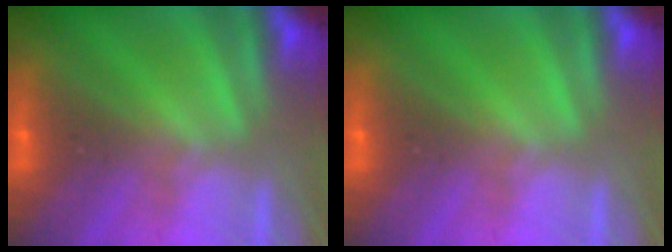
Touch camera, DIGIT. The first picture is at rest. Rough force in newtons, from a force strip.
{"total": 0.0}